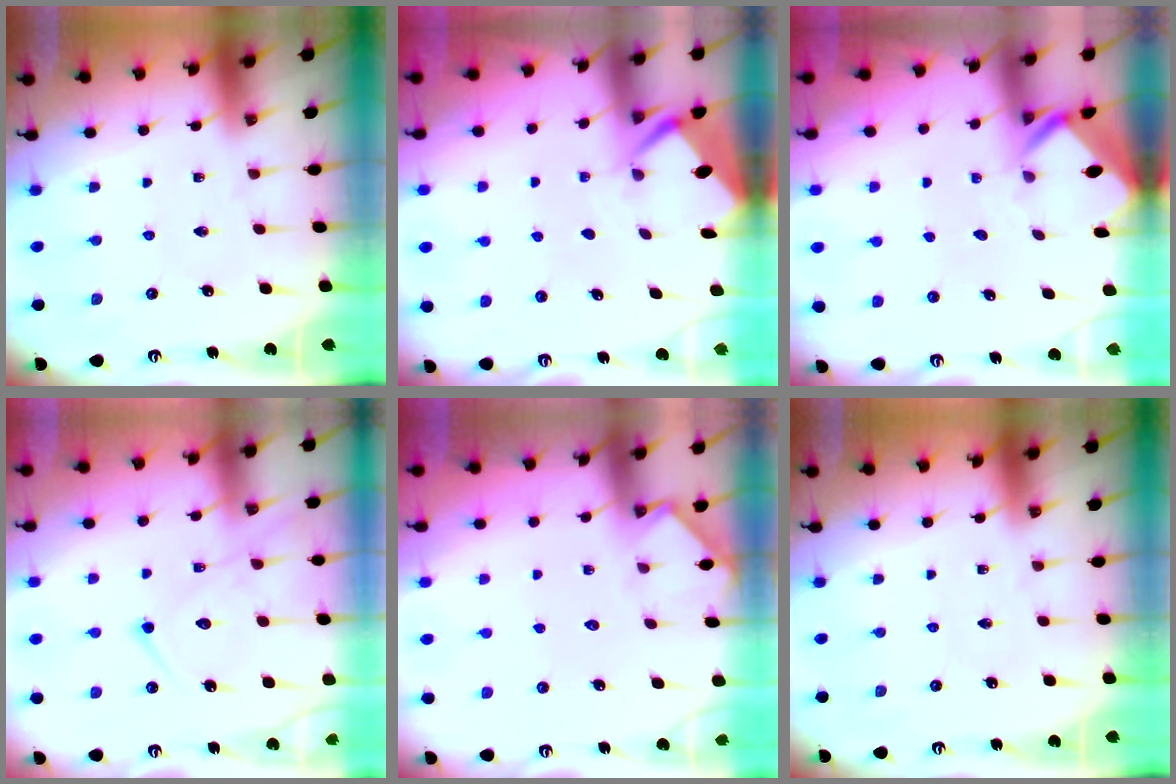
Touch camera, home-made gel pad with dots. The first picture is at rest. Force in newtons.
{"total": 2.8, "press": 2.8, "slide": 0.4}
{"total": 2.8, "press": 2.8, "slide": 0.2}
{"total": 14.7, "press": 14.6, "slide": 1.2}
{"total": 3.1, "press": 3.1, "slide": 0.4}
{"total": 0.0}